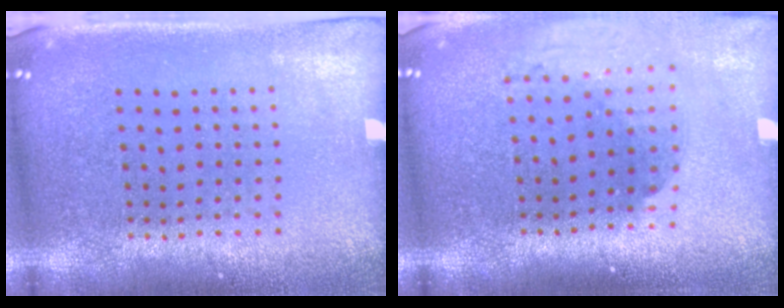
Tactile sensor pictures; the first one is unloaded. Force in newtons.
{"total": 1.9, "press": 1.4, "slide": 1.3}